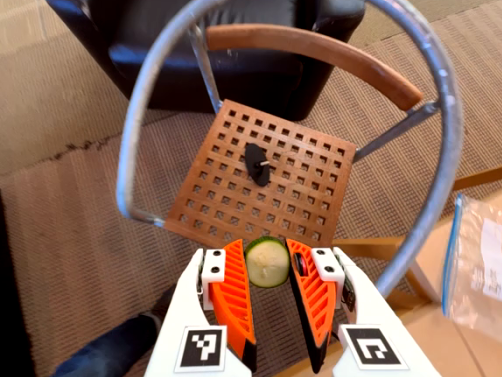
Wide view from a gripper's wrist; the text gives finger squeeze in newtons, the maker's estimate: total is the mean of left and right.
{"total": 9.4, "left": 9.6, "right": 9.2}